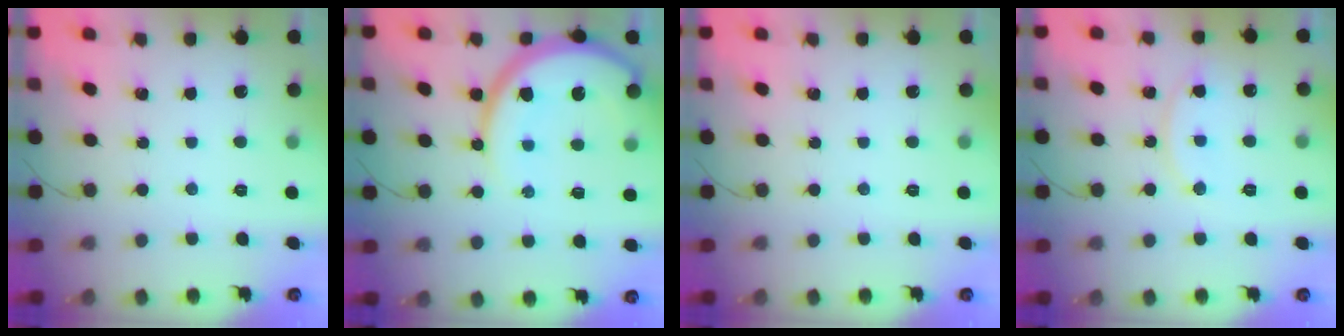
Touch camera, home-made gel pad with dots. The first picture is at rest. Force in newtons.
{"total": 15.0, "press": 14.9, "slide": 1.9}
{"total": 0.0}
{"total": 9.4, "press": 9.4, "slide": 0.7}